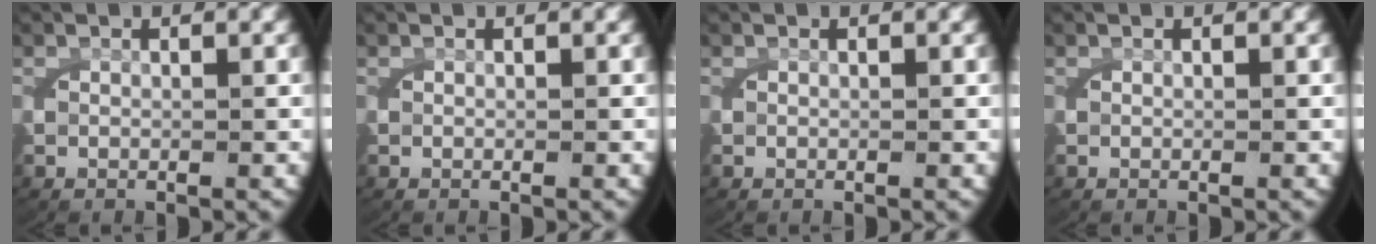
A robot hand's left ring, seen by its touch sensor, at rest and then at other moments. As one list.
[{"total": 0.0}, {"total": 0.0}, {"total": 0.0}]